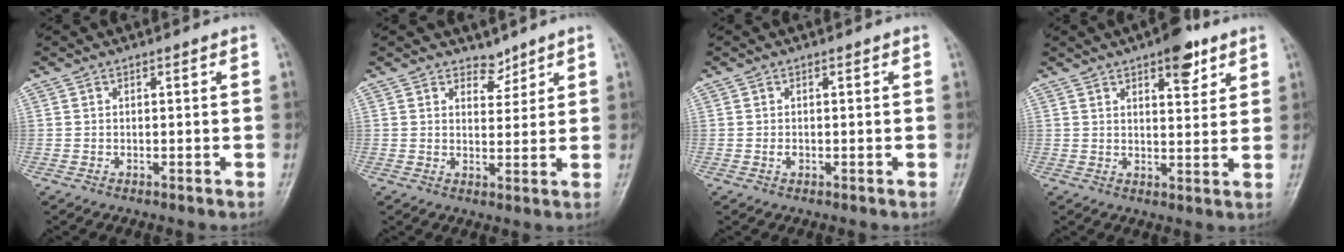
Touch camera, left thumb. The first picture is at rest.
{"total": 3.2, "force": [2.7, 1.8, 0.5], "torque": [0.013, -0.020, 0.041]}
{"total": 1.0, "force": [-0.2, 0.8, 0.6], "torque": [-0.008, 0.000, -0.005]}
{"total": 7.6, "force": [4.5, 3.2, 5.3], "torque": [-0.049, -0.020, 0.058]}